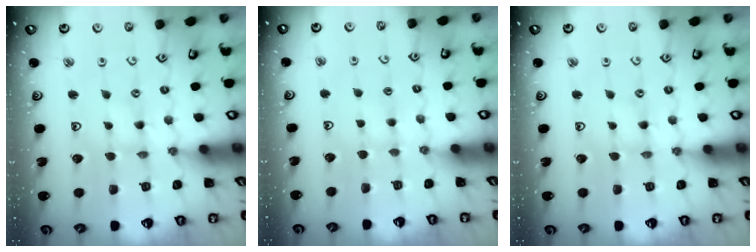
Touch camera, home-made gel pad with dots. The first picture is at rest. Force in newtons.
{"total": 3.0, "press": 3.0, "slide": 0.4}
{"total": 0.0}